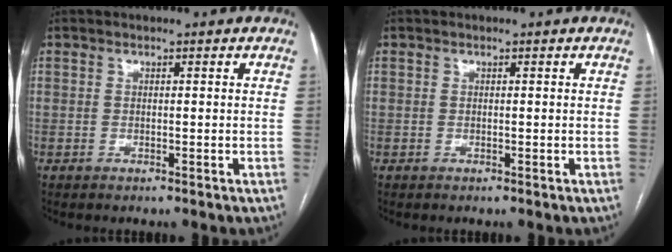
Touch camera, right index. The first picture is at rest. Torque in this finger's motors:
{"motor_torque": [0.00, 0.00, 0.00, 0.00]}